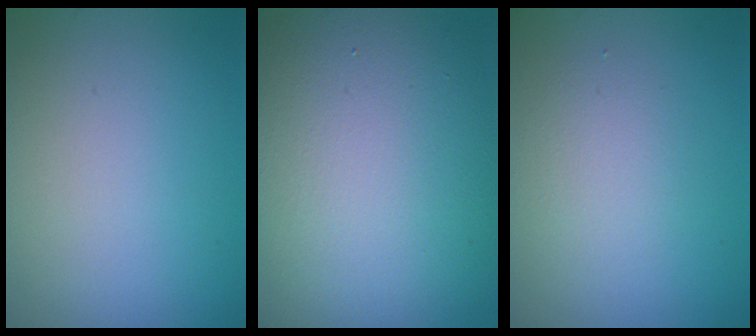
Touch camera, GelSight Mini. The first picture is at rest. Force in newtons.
{"total": 15.6, "press": 15.6, "slide": 0.7}
{"total": 1.9, "press": 1.9, "slide": 0.0}